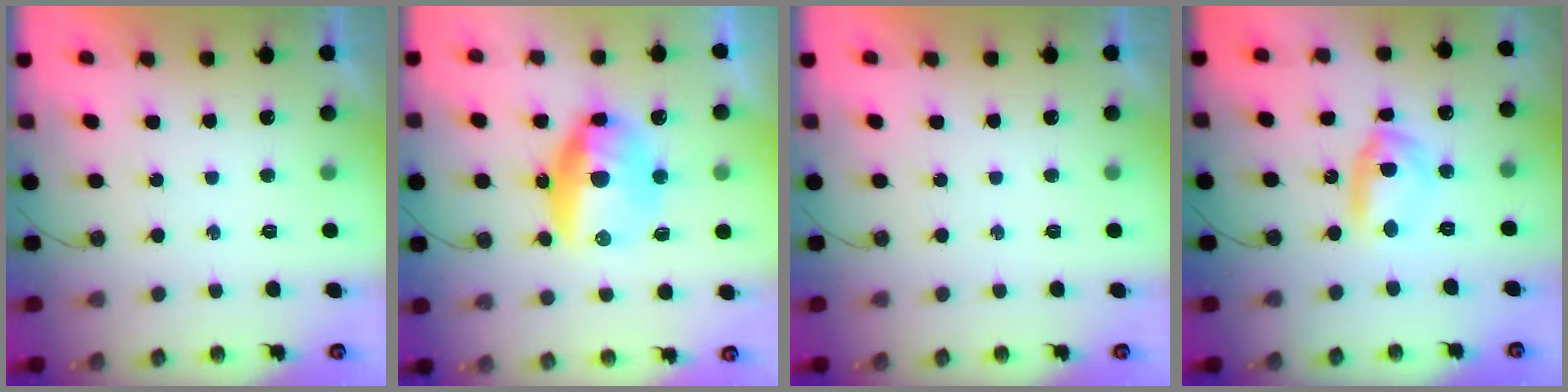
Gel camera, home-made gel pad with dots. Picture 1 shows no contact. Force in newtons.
{"total": 17.5, "press": 15.4, "slide": 8.3}
{"total": 0.0}
{"total": 8.1, "press": 8.1, "slide": 0.4}